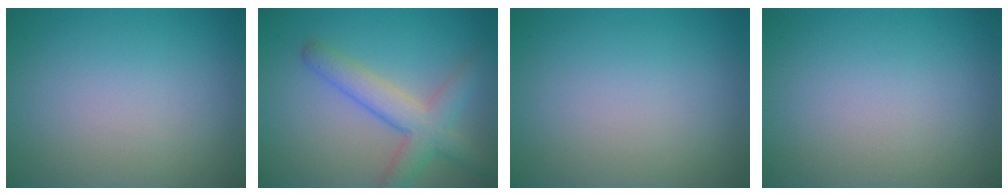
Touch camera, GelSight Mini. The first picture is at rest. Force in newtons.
{"total": 4.7, "press": 4.7, "slide": 0.2}
{"total": 0.0}
{"total": 0.0}